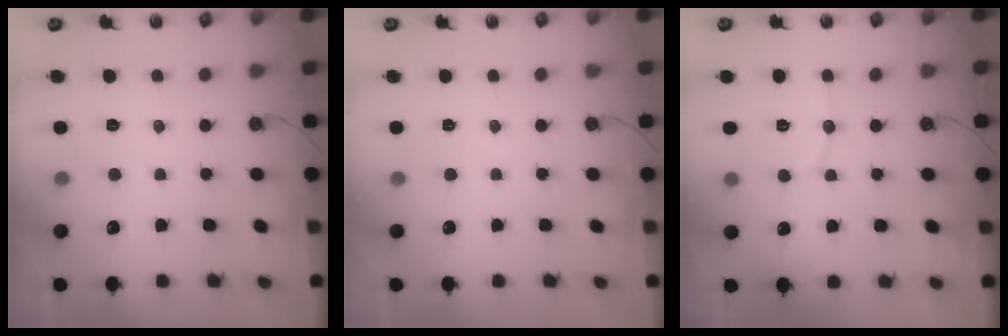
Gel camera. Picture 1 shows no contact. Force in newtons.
{"total": 0.0}
{"total": 7.1, "press": 7.1, "slide": 0.0}